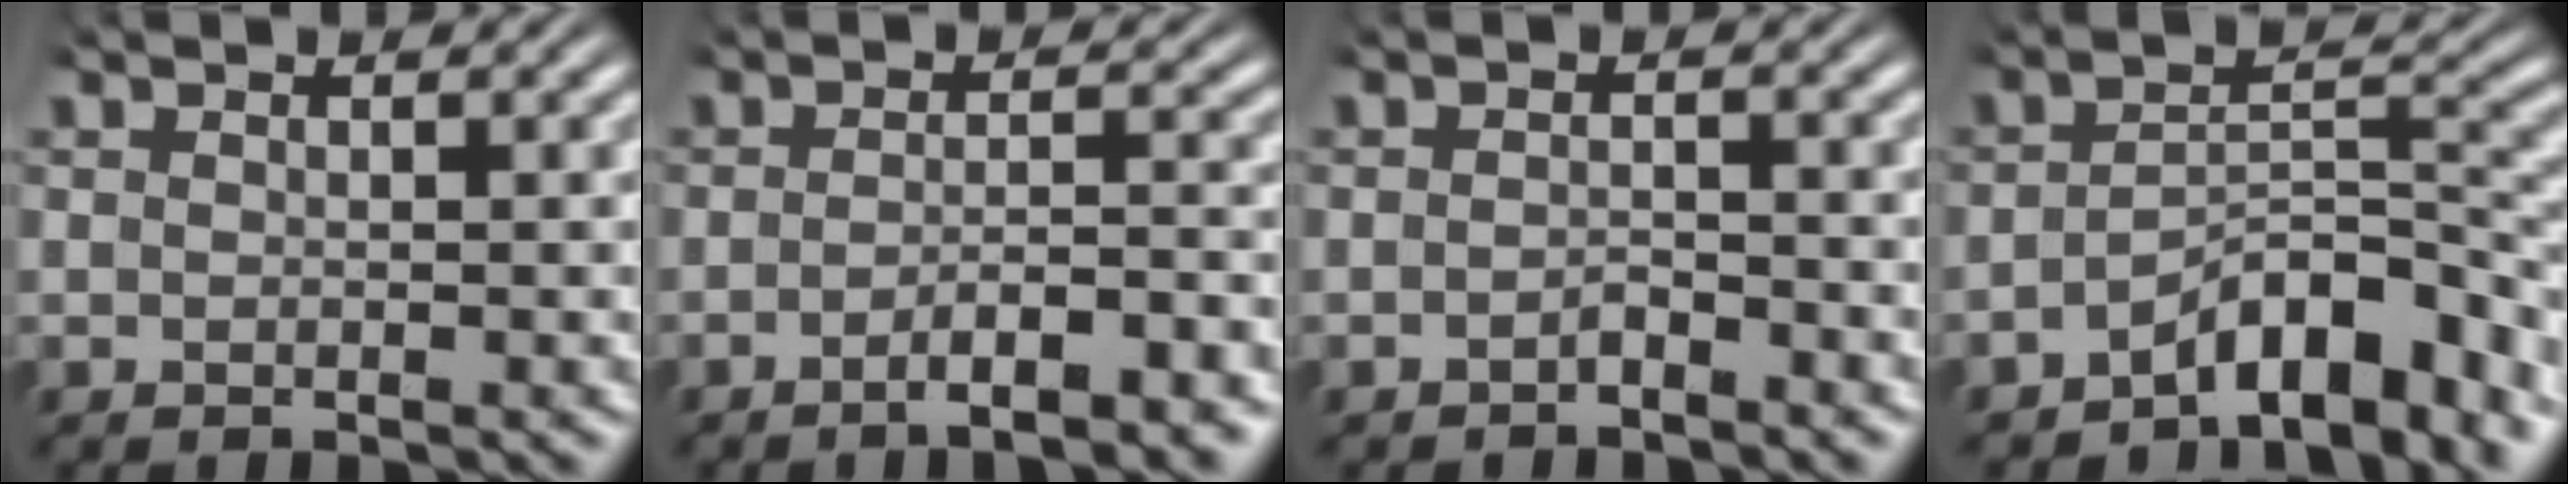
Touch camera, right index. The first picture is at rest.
{"total": 4.2, "force": [-3.5, 0.5, 2.2], "torque": [-0.031, -0.009, -0.058]}
{"total": 1.3, "force": [-1.3, 0.1, 0.2], "torque": [-0.003, -0.004, -0.022]}
{"total": 6.5, "force": [-4.3, 1.8, 4.6], "torque": [-0.059, -0.008, -0.064]}